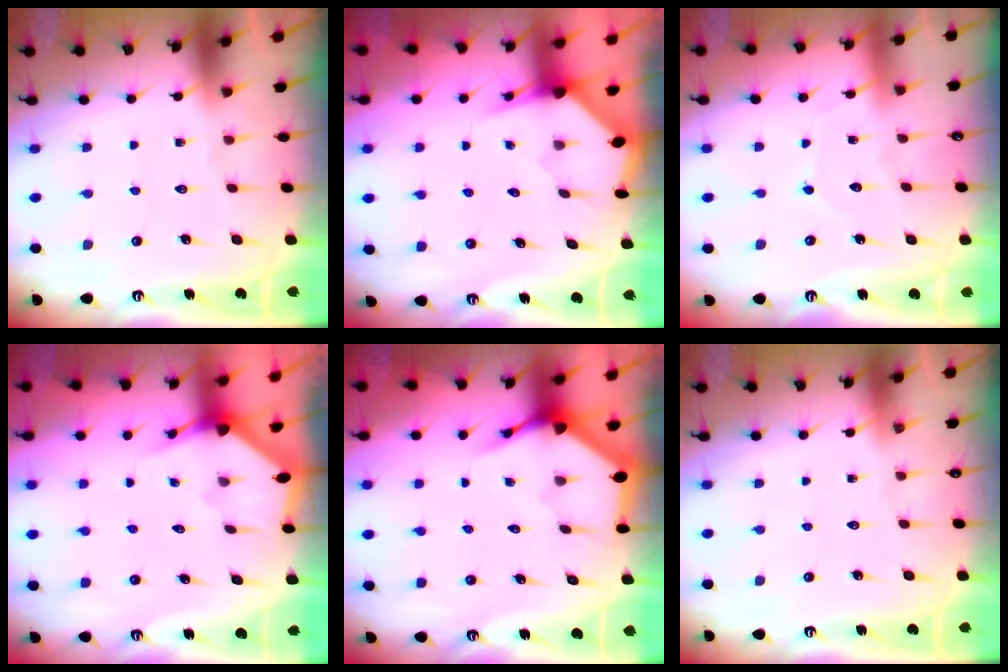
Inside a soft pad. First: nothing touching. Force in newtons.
{"total": 3.2, "press": 3.1, "slide": 0.3}
{"total": 4.6, "press": 4.5, "slide": 0.5}
{"total": 2.2, "press": 2.2, "slide": 0.2}
{"total": 3.8, "press": 3.8, "slide": 0.4}
{"total": 0.0}